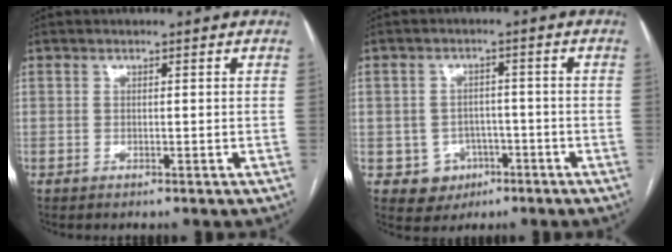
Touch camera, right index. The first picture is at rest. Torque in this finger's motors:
{"motor_torque": [-0.55, 0.00, -1.05, -0.21]}